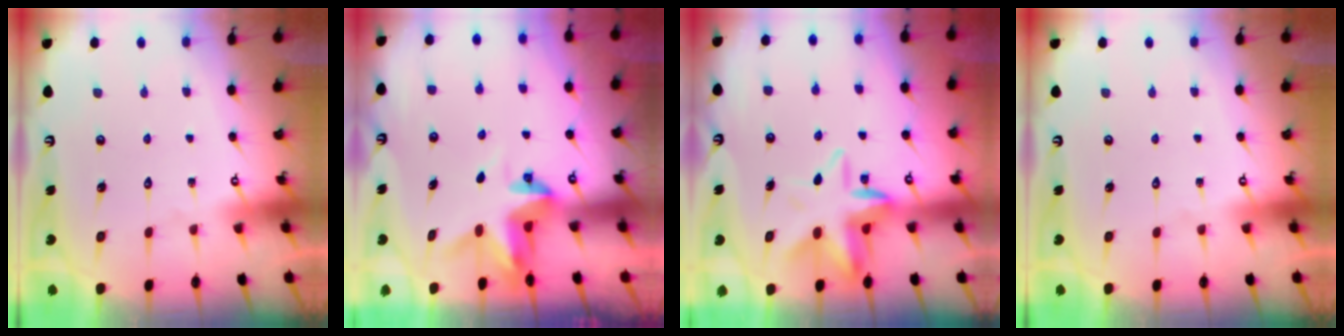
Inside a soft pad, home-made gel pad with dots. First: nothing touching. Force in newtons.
{"total": 3.5, "press": 3.5, "slide": 0.2}
{"total": 8.2, "press": 7.8, "slide": 2.4}
{"total": 0.0}